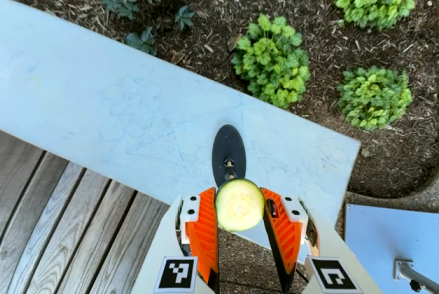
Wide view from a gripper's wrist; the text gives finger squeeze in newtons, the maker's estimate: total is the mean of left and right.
{"total": 11.9, "left": 12.3, "right": 11.4}